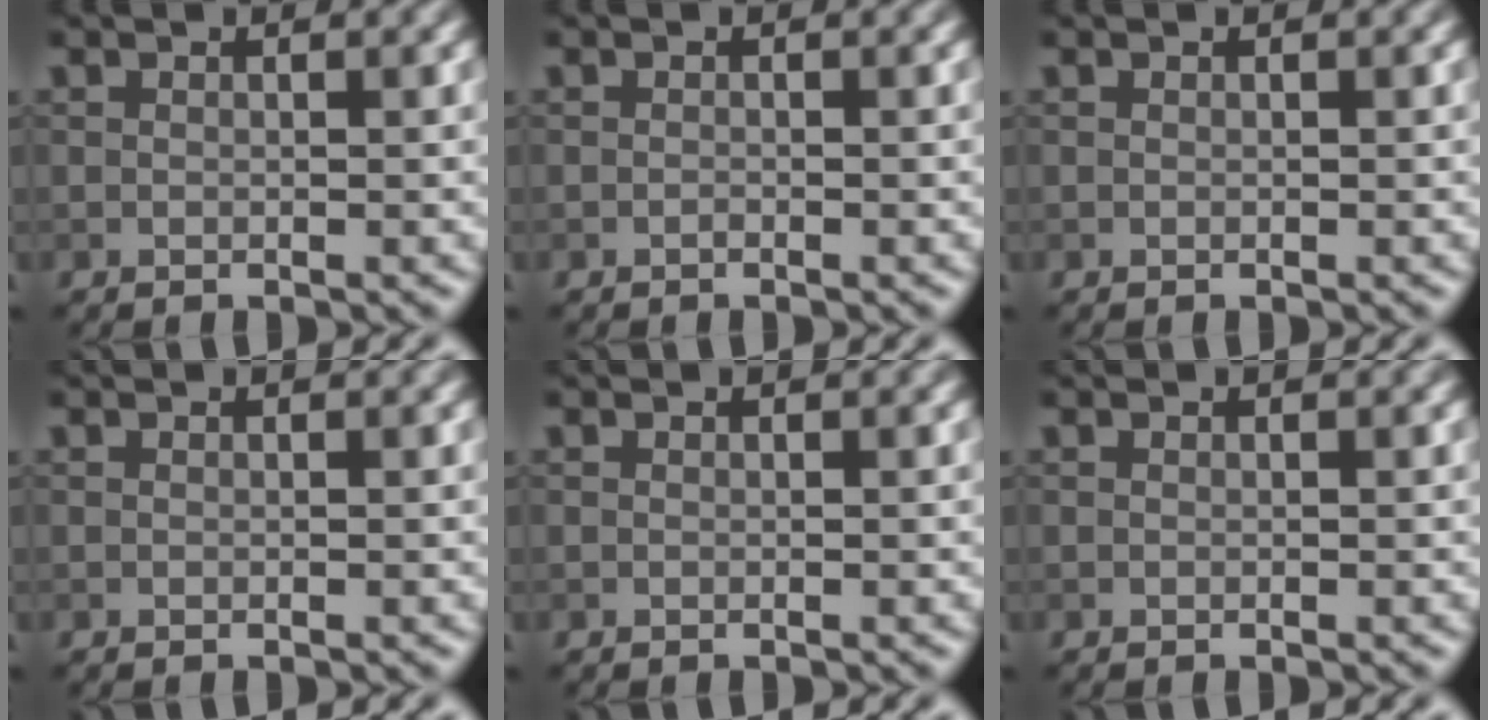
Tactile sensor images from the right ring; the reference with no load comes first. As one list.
[{"total": 0.0}, {"total": 0.0}, {"total": 0.0}, {"total": 0.0}, {"total": 0.0}]